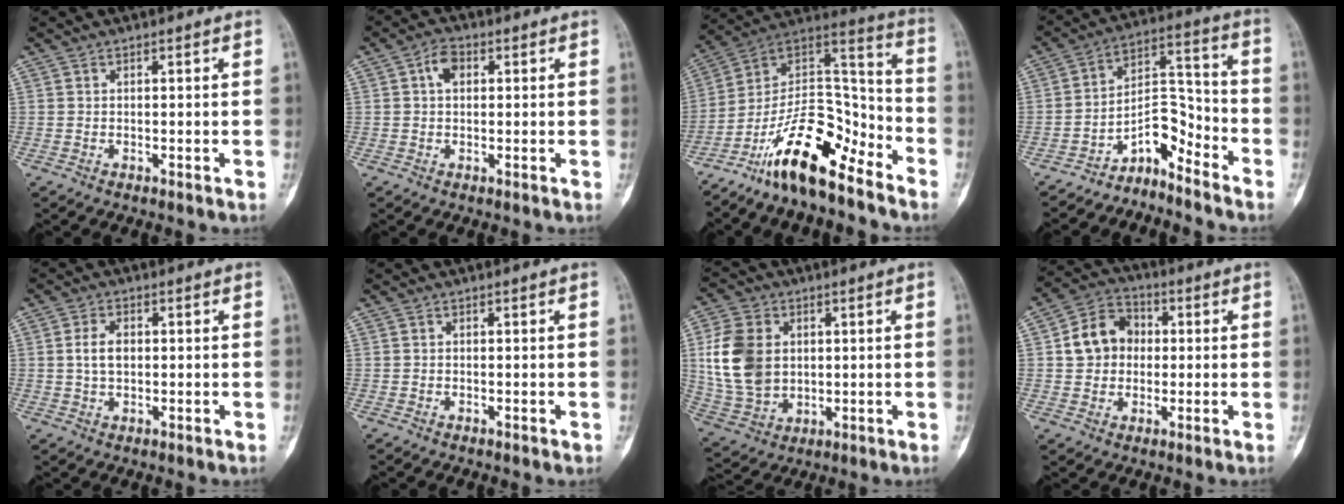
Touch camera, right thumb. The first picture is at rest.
{"total": 4.0, "force": [1.2, 2.8, 2.7], "torque": [-0.039, 0.006, 0.017]}
{"total": 18.0, "force": [-12.3, 6.6, 11.3], "torque": [-0.159, 0.111, -0.219]}
{"total": 8.3, "force": [-6.8, 3.5, 3.2], "torque": [-0.029, 0.098, -0.126]}
{"total": 4.2, "force": [0.4, 2.7, 3.2], "torque": [-0.060, 0.005, 0.006]}
{"total": 0.0}
{"total": 14.1, "force": [2.1, 10.5, 9.1], "torque": [-0.167, -0.004, 0.051]}
{"total": 9.8, "force": [0.7, 8.3, 5.1], "torque": [-0.065, 0.020, 0.002]}